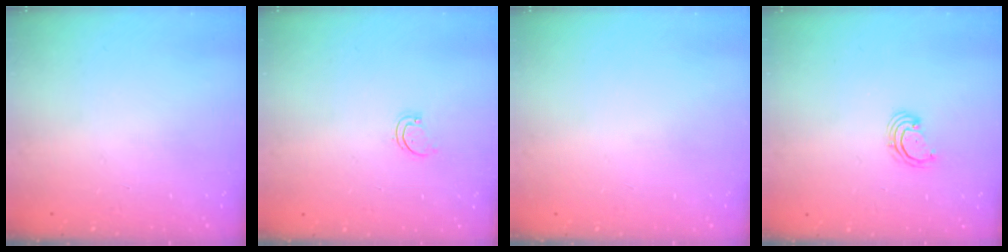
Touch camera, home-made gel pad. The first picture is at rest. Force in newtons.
{"total": 1.7, "press": 1.7, "slide": 0.3}
{"total": 0.0}
{"total": 2.5, "press": 2.5, "slide": 0.3}